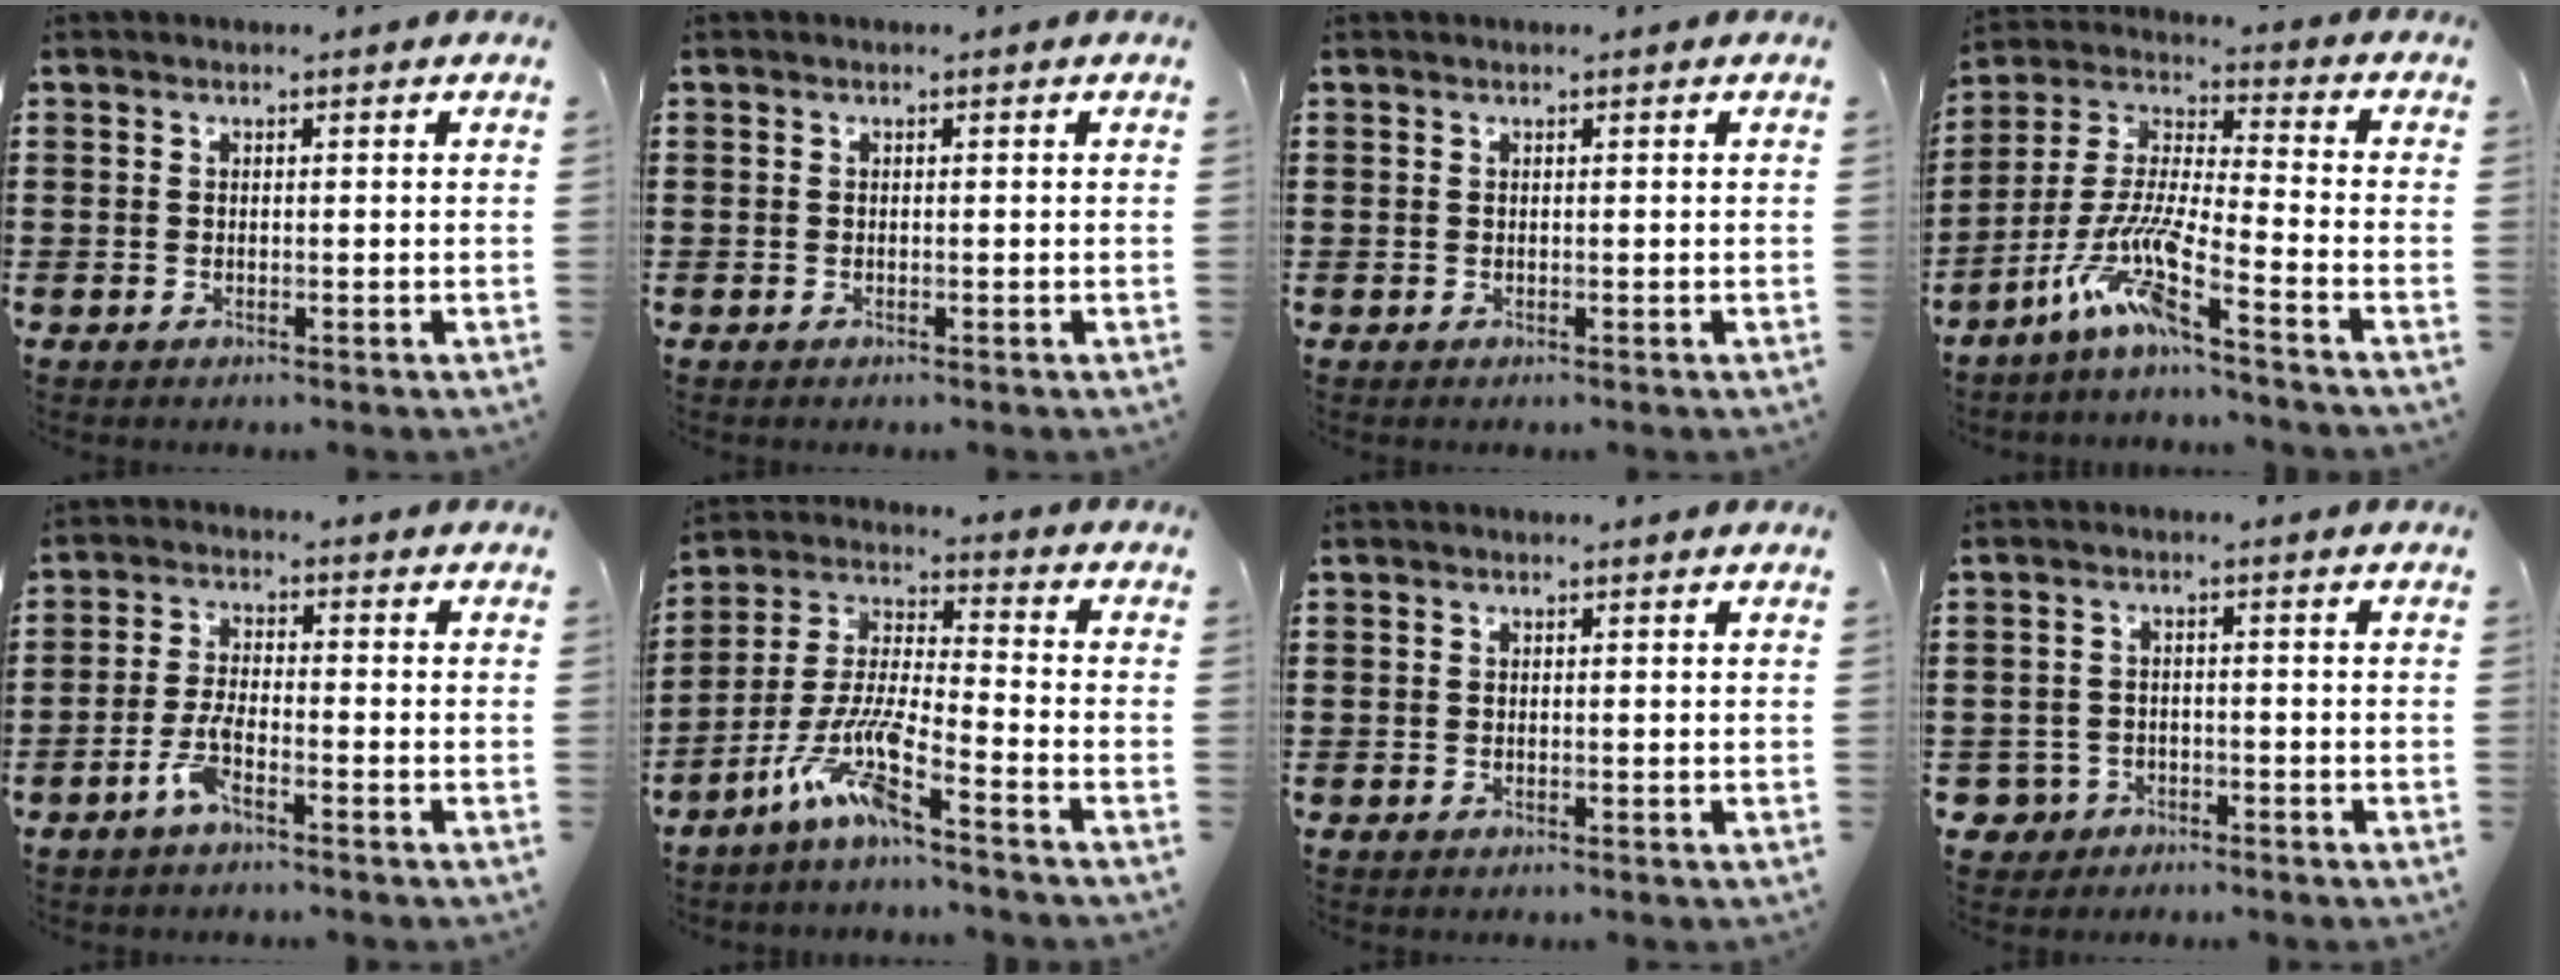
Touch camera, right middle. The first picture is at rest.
{"total": 0.0}
{"total": 0.0}
{"total": 10.5, "force": [-7.3, 0.7, 7.5], "torque": [-0.179, -0.025, -0.152]}
{"total": 4.5, "force": [-2.7, 1.0, 3.5], "torque": [-0.087, -0.003, -0.056]}
{"total": 9.8, "force": [-7.0, 0.9, 6.9], "torque": [-0.160, -0.016, -0.140]}
{"total": 0.0}
{"total": 2.8, "force": [-2.3, 1.6, 0.2], "torque": [-0.027, -0.007, -0.053]}